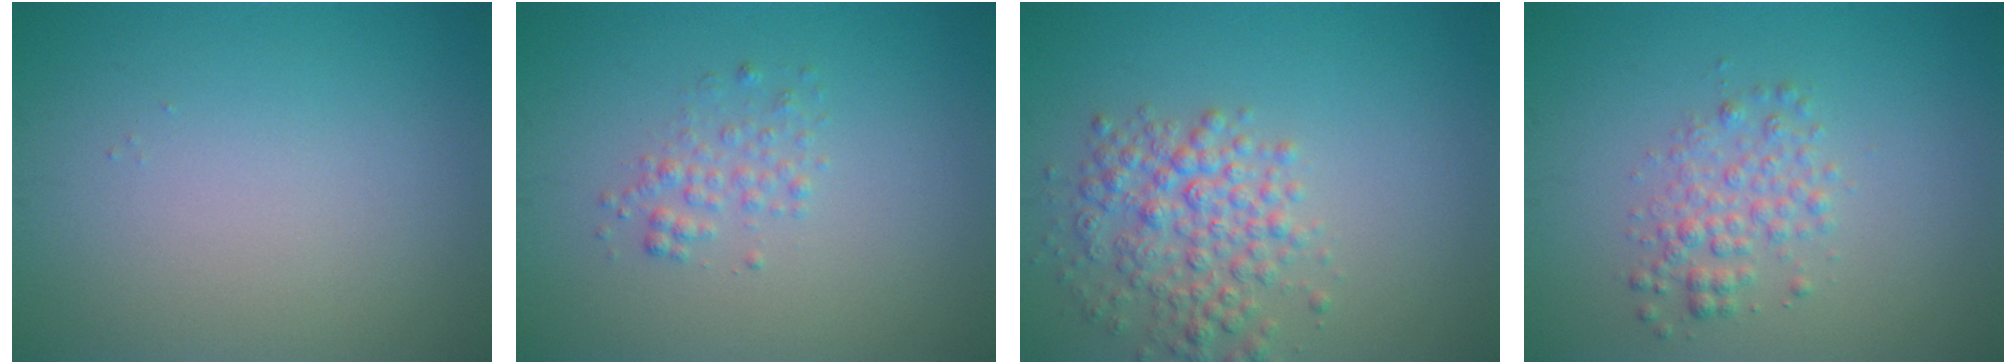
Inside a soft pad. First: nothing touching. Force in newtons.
{"total": 1.5, "press": 1.5, "slide": 0.0}
{"total": 4.2, "press": 4.2, "slide": 0.1}
{"total": 2.5, "press": 2.5, "slide": 0.1}